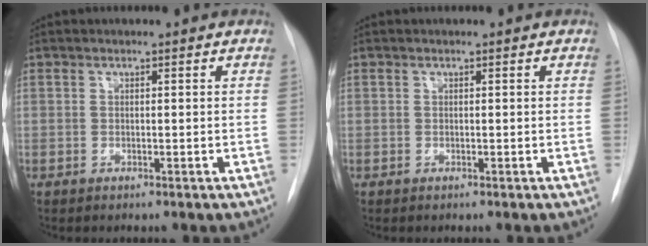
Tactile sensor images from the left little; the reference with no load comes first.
{"total": 0.0}